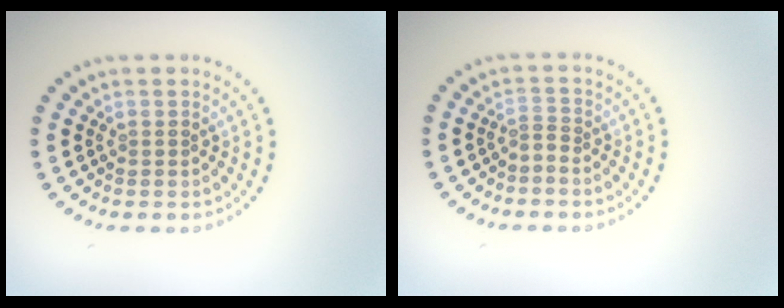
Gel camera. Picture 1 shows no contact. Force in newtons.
{"total": 0.9, "press": 0.3, "slide": 0.9}